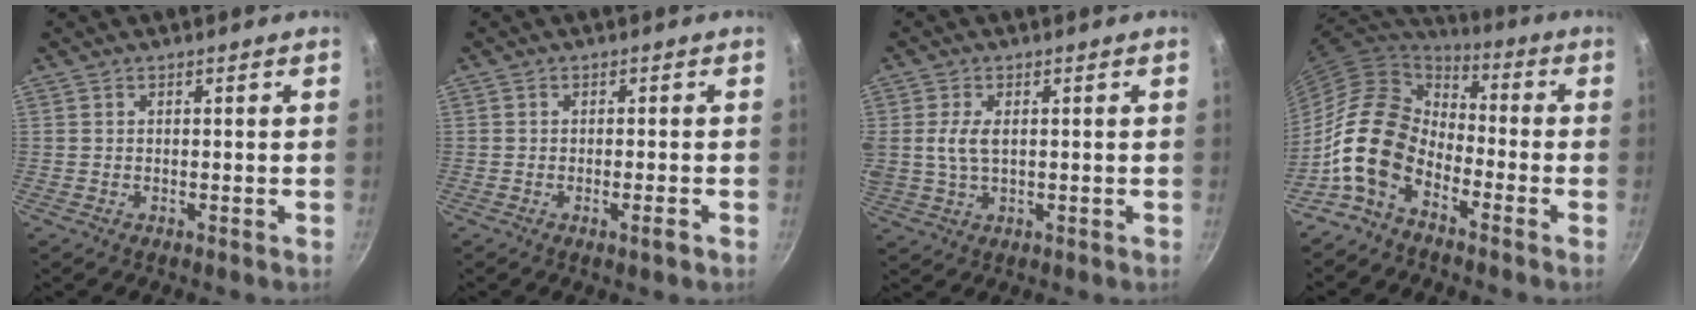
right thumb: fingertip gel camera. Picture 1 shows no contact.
{"total": 2.2, "force": [-1.1, 0.3, 1.9], "torque": [-0.034, 0.006, -0.018]}
{"total": 5.1, "force": [0.8, 2.7, 4.2], "torque": [-0.085, 0.001, 0.016]}
{"total": 14.4, "force": [-6.6, 9.4, 8.7], "torque": [-0.135, 0.059, -0.154]}